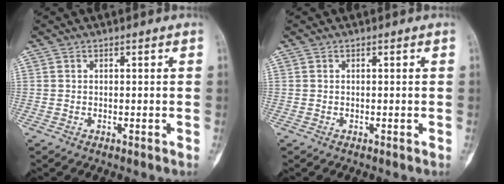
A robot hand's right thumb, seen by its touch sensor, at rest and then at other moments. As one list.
[{"total": 0.0}]